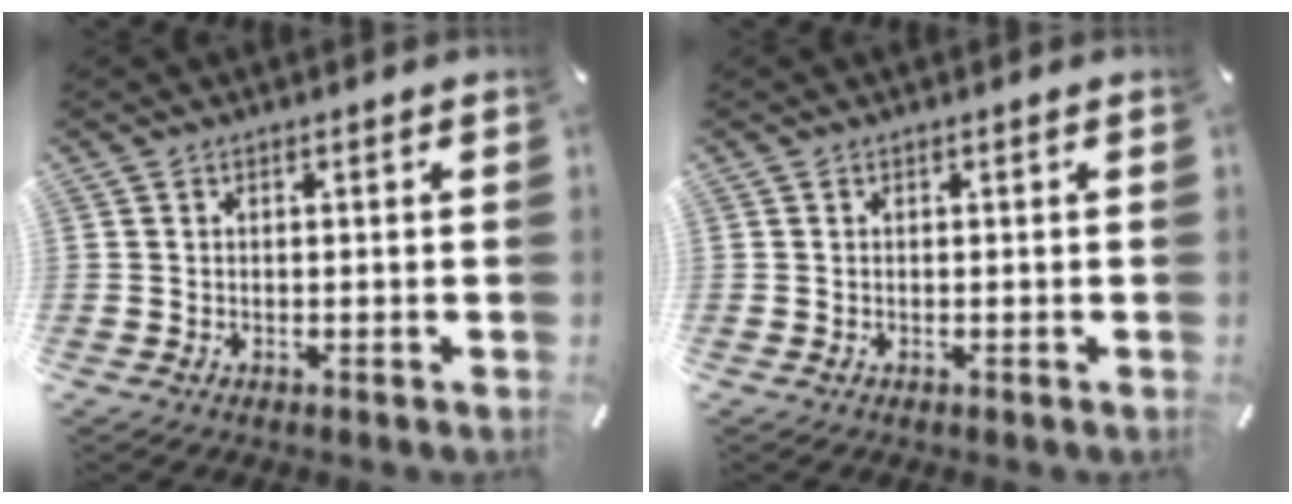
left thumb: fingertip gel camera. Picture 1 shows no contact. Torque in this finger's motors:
{"motor_torque": [0.01, 0.01, 0.00, 0.00, 0.00]}